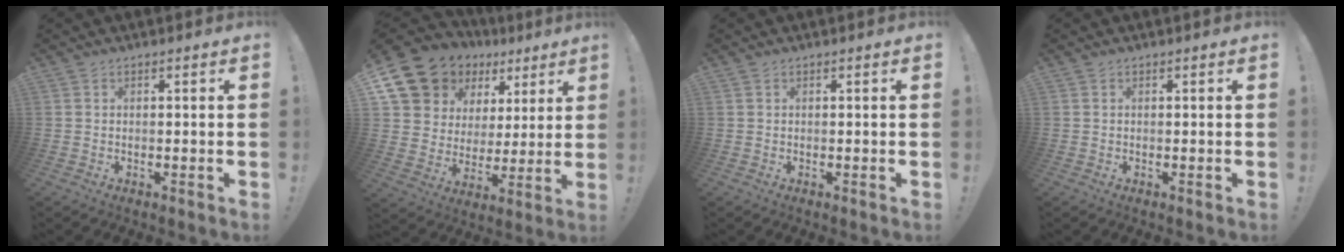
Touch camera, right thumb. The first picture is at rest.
{"total": 14.9, "force": [9.3, 10.6, 4.7], "torque": [-0.088, -0.059, 0.192]}
{"total": 0.0}
{"total": 0.0}